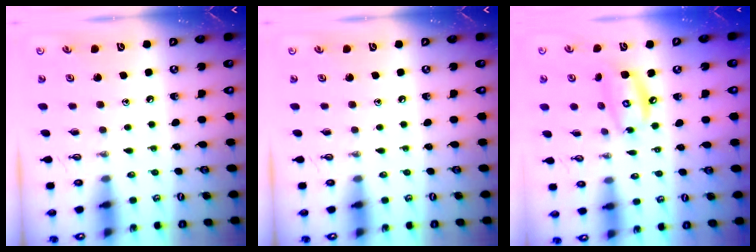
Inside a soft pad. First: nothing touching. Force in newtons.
{"total": 0.0}
{"total": 10.7, "press": 10.7, "slide": 1.0}